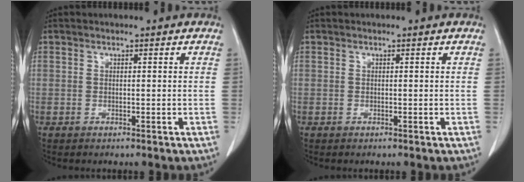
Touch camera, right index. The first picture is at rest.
{"total": 0.0}